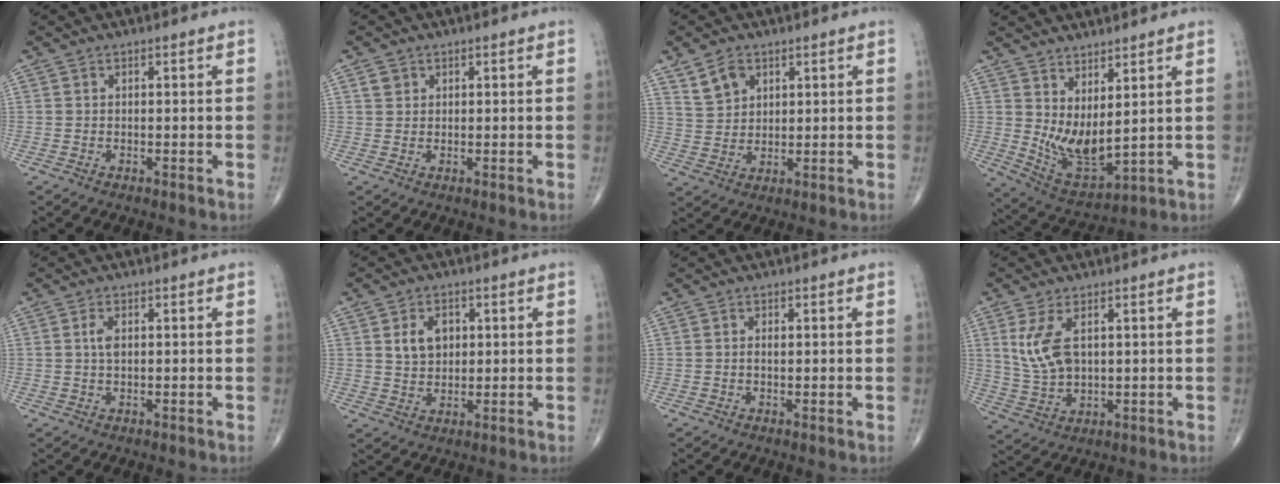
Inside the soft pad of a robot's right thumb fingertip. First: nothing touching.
{"total": 1.8, "force": [0.9, 1.5, 0.6], "torque": [-0.001, -0.002, 0.013]}
{"total": 5.8, "force": [3.3, 4.0, 2.5], "torque": [-0.031, -0.015, 0.068]}
{"total": 9.6, "force": [2.8, 3.7, 8.4], "torque": [-0.149, -0.042, 0.070]}
{"total": 2.1, "force": [0.4, 1.1, 1.8], "torque": [-0.036, 0.003, 0.007]}
{"total": 5.9, "force": [1.7, 4.3, 3.7], "torque": [-0.040, -0.009, 0.031]}
{"total": 1.0, "force": [0.1, 0.4, 0.9], "torque": [-0.017, -0.002, 0.001]}
{"total": 8.1, "force": [2.5, 4.1, 6.5], "torque": [-0.136, -0.008, 0.060]}